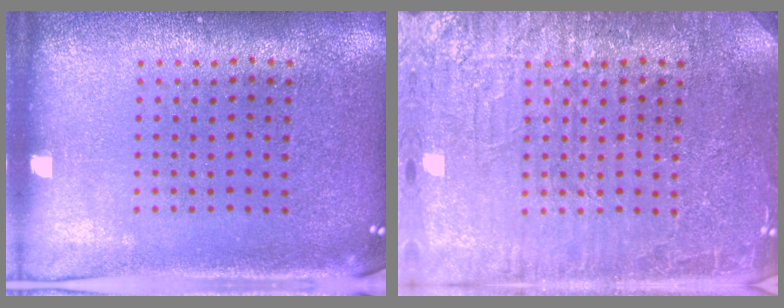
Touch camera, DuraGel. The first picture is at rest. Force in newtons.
{"total": 6.3, "press": 6.2, "slide": 1.0}